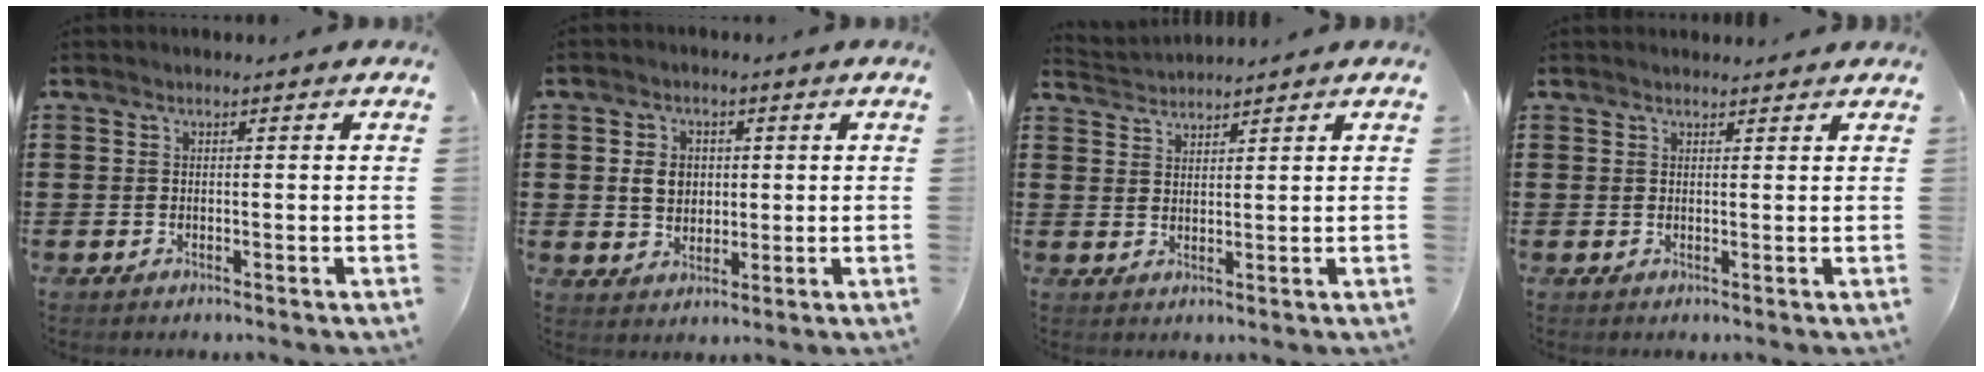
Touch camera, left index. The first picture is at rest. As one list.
[{"total": 4.4, "force": [0.5, 3.6, 2.5], "torque": [-0.053, 0.009, 0.004]}, {"total": 2.2, "force": [2.2, 0.0, -0.4], "torque": [0.000, -0.004, 0.042]}, {"total": 1.2, "force": [1.1, 0.3, 0.0], "torque": [-0.003, 0.001, 0.023]}]